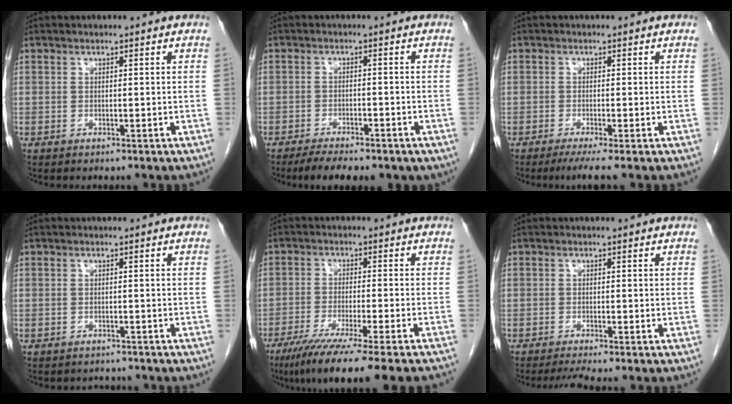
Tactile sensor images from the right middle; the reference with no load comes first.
{"total": 8.1, "force": [-6.1, 2.8, 4.7], "torque": [-0.067, -0.006, -0.082]}
{"total": 3.4, "force": [-2.4, -0.3, 2.5], "torque": [-0.037, -0.010, -0.043]}
{"total": 2.2, "force": [-2.0, 0.9, -0.2], "torque": [0.001, -0.001, -0.029]}
{"total": 13.5, "force": [-10.4, -1.2, 8.5], "torque": [-0.128, -0.046, -0.163]}
{"total": 2.4, "force": [-2.0, -0.6, 1.1], "torque": [-0.024, -0.007, -0.039]}